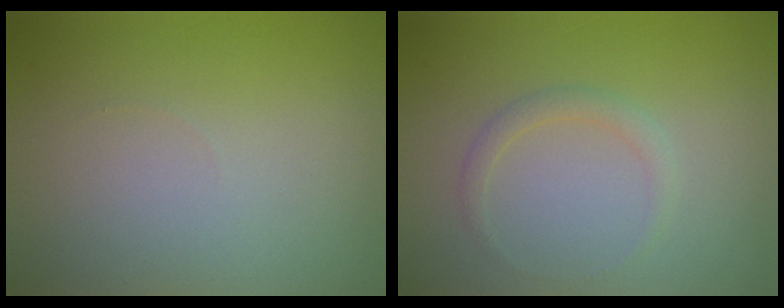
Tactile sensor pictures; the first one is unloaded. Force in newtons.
{"total": 1.3, "press": 1.3, "slide": 0.1}